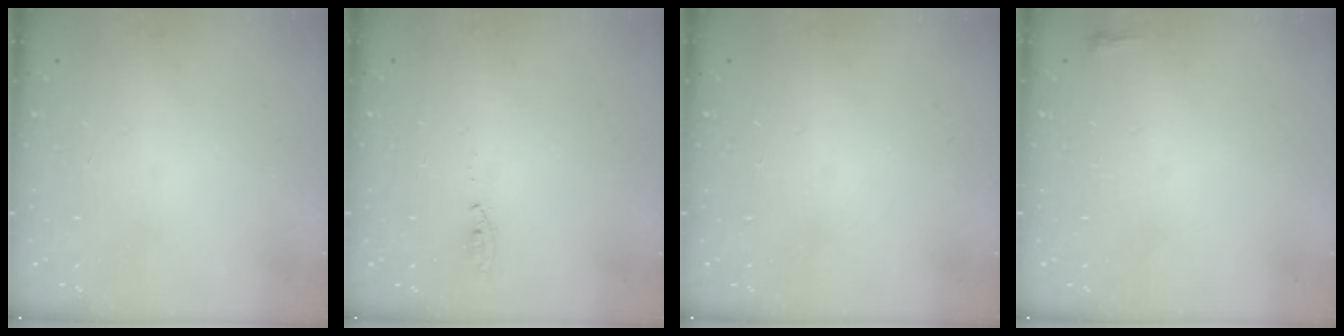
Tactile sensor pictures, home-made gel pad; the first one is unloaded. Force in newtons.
{"total": 3.0, "press": 2.8, "slide": 1.2}
{"total": 0.0}
{"total": 2.4, "press": 2.4, "slide": 0.6}